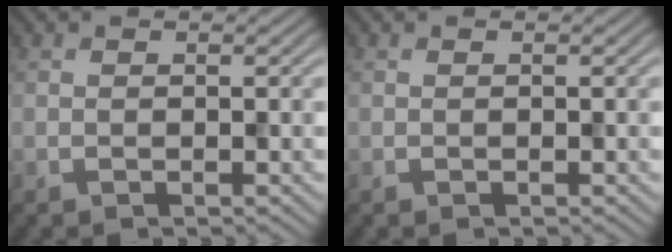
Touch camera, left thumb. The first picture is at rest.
{"total": 0.0}